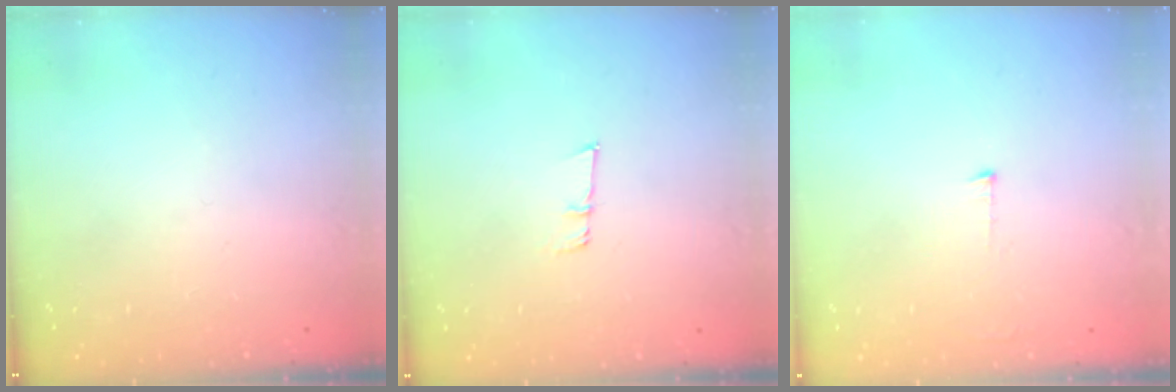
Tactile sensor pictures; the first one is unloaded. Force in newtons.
{"total": 6.0, "press": 5.6, "slide": 2.1}
{"total": 3.0, "press": 3.0, "slide": 0.3}